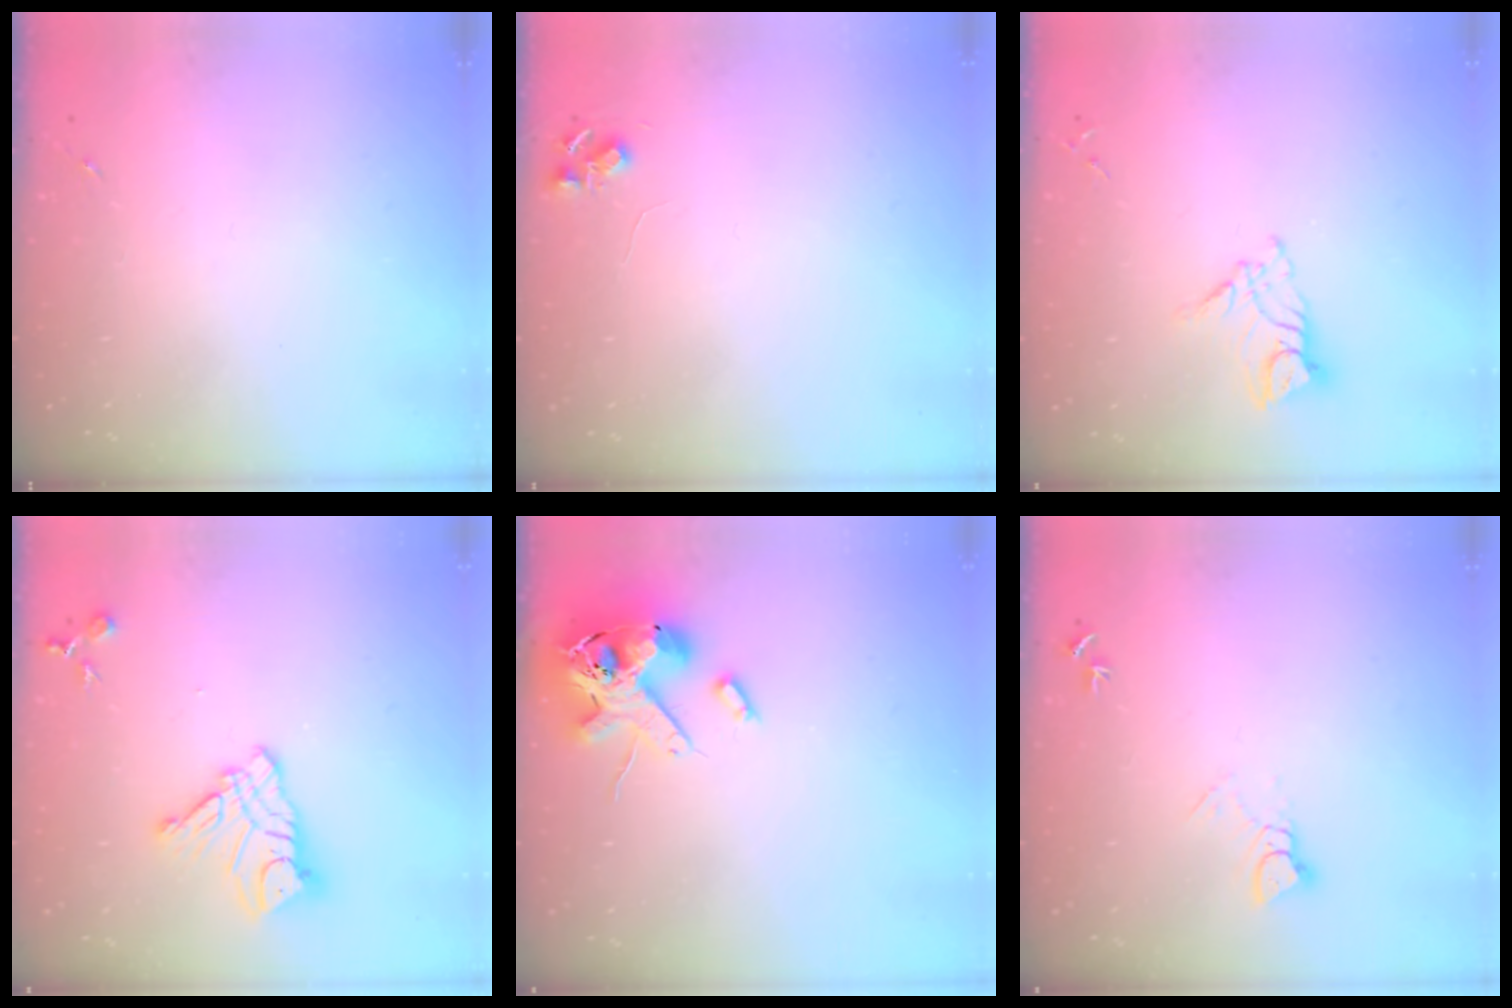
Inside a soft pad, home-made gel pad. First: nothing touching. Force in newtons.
{"total": 5.8, "press": 5.8, "slide": 0.8}
{"total": 9.7, "press": 9.6, "slide": 0.9}
{"total": 12.8, "press": 12.7, "slide": 1.0}
{"total": 16.4, "press": 16.2, "slide": 2.7}
{"total": 4.1, "press": 4.1, "slide": 0.3}